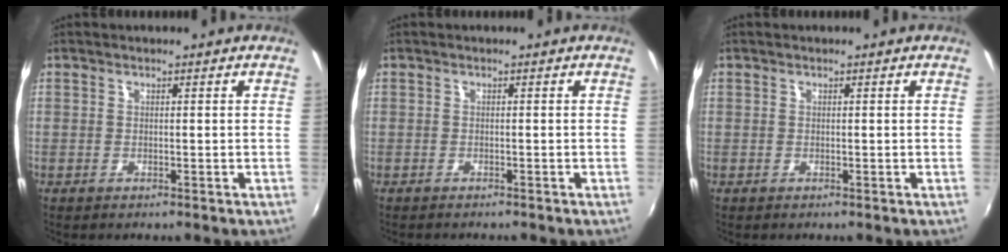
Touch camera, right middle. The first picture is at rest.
{"total": 1.2, "force": [-1.1, 0.3, 0.3], "torque": [-0.009, -0.007, -0.019]}
{"total": 0.0}